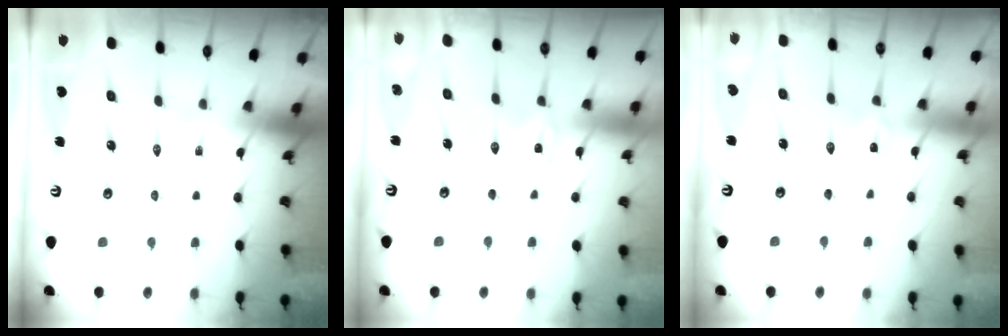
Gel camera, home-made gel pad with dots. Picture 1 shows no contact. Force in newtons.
{"total": 0.0}
{"total": 1.1, "press": 1.0, "slide": 0.1}